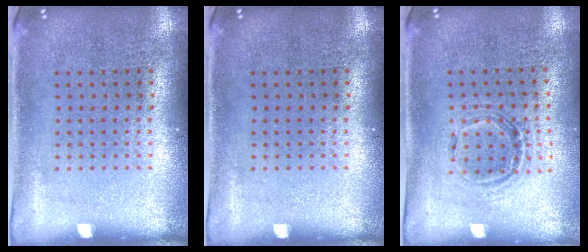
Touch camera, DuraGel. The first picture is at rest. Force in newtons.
{"total": 0.0}
{"total": 1.0, "press": 1.0, "slide": 0.2}